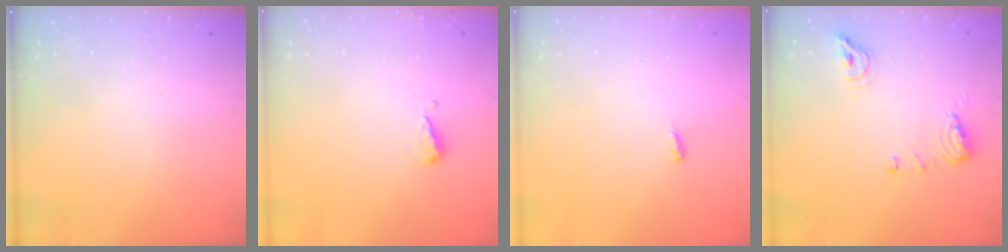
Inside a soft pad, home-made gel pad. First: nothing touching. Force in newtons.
{"total": 3.8, "press": 3.7, "slide": 0.3}
{"total": 3.4, "press": 3.3, "slide": 0.7}
{"total": 8.9, "press": 8.8, "slide": 1.4}